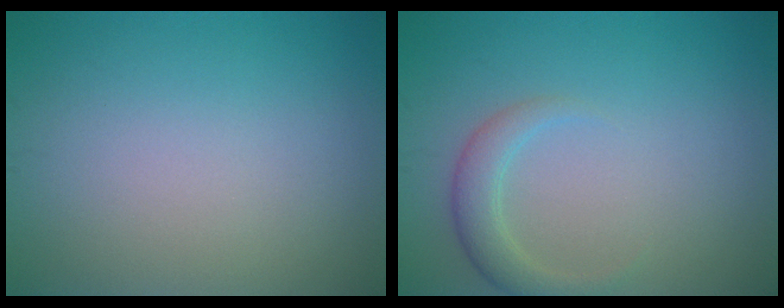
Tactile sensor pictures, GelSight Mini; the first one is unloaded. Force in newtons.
{"total": 2.4, "press": 2.4, "slide": 0.2}